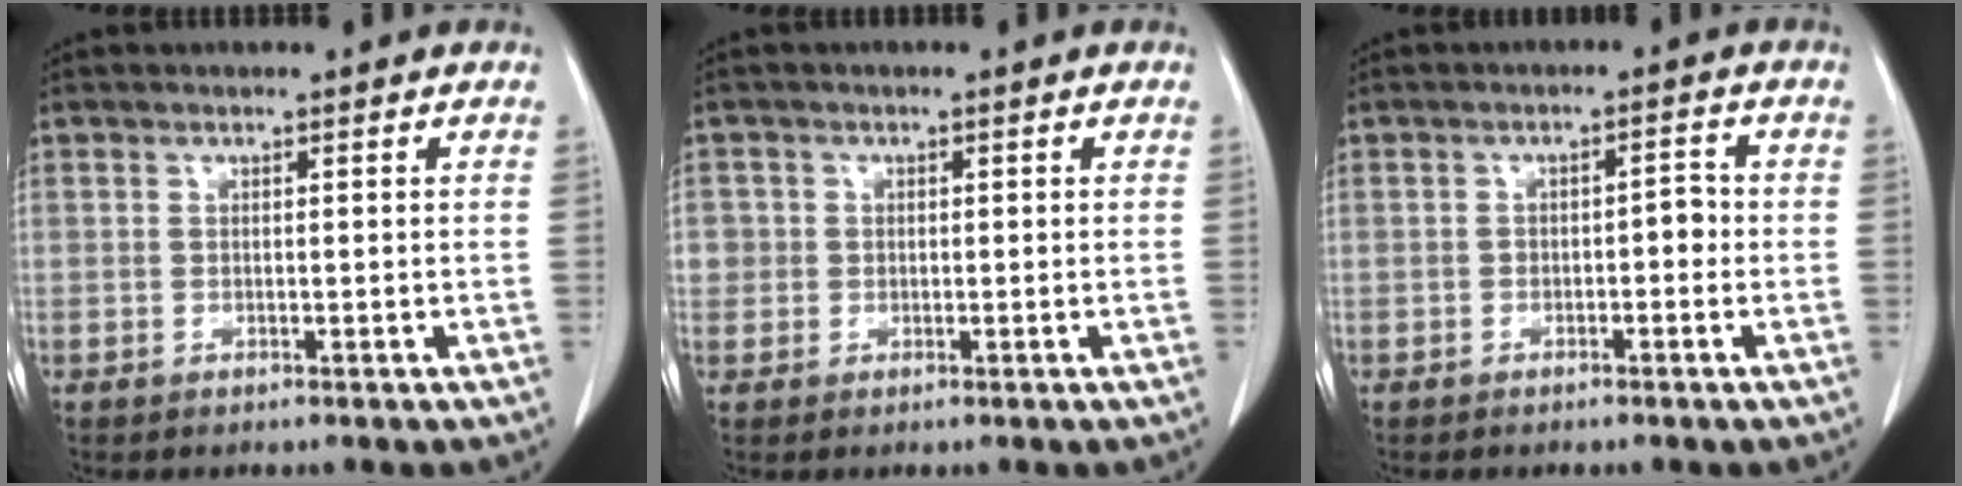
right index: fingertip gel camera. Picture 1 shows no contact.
{"total": 2.4, "force": [-0.1, 2.4, 0.2], "torque": [0.006, 0.007, -0.001]}
{"total": 2.4, "force": [-0.8, 1.1, 1.9], "torque": [-0.027, 0.013, -0.011]}